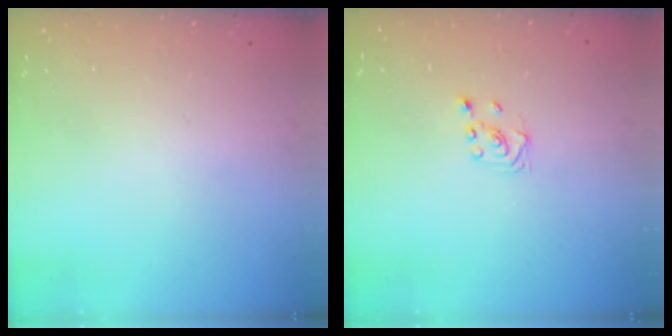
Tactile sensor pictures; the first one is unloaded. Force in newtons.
{"total": 2.3, "press": 2.2, "slide": 0.7}